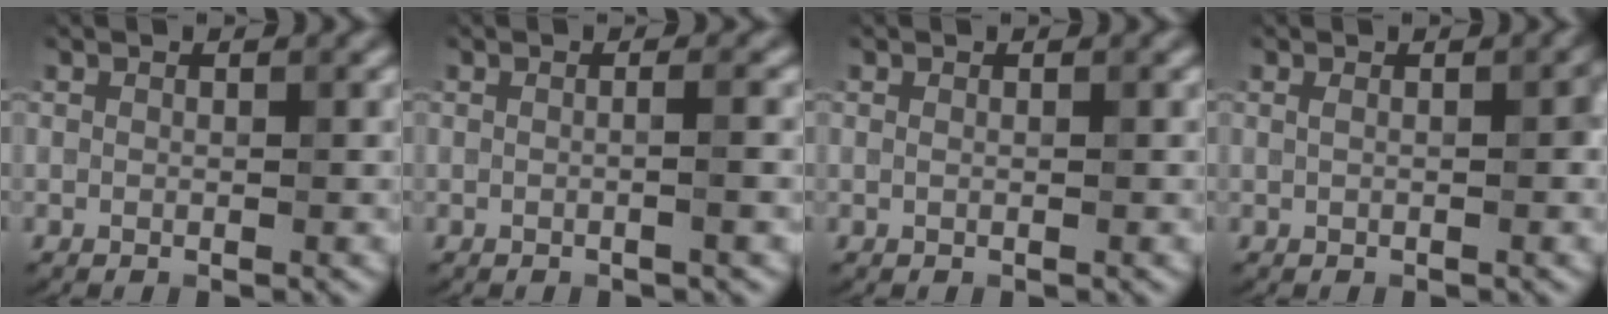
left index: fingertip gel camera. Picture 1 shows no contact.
{"total": 2.4, "force": [-0.3, 1.1, 2.1], "torque": [-0.002, 0.000, -0.024]}
{"total": 0.0}
{"total": 1.0, "force": [-0.1, 0.2, 1.0], "torque": [-0.017, 0.000, -0.005]}